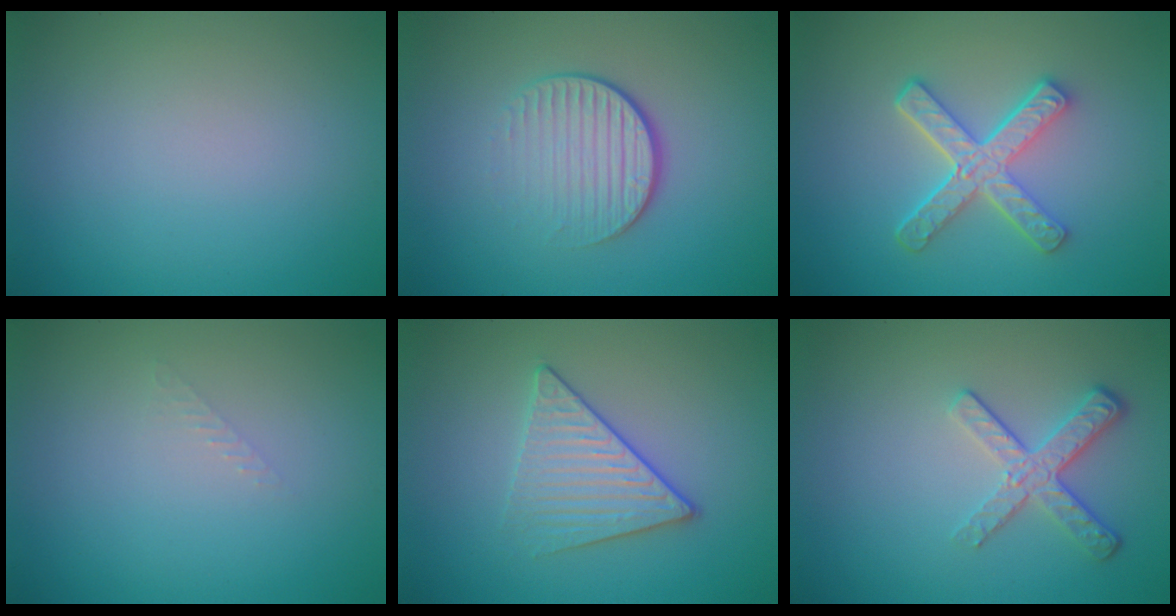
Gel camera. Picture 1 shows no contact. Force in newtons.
{"total": 4.1, "press": 2.6, "slide": 3.2}
{"total": 4.9, "press": 3.7, "slide": 3.2}
{"total": 0.8, "press": 0.7, "slide": 0.2}
{"total": 3.4, "press": 3.1, "slide": 1.3}
{"total": 3.0, "press": 2.3, "slide": 1.9}